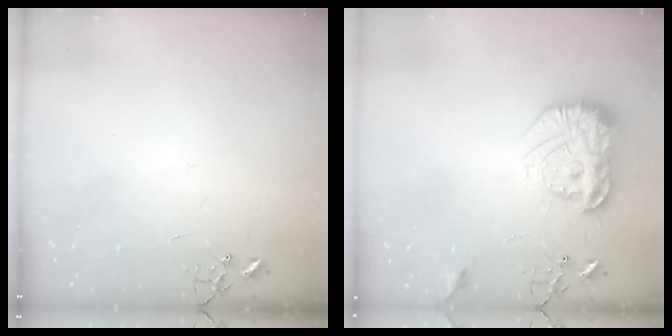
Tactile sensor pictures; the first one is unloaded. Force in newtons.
{"total": 17.6, "press": 17.6, "slide": 1.3}